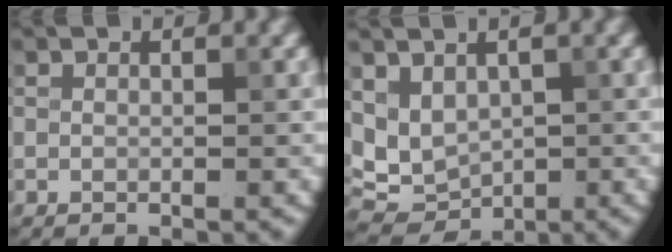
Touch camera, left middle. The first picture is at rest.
{"total": 4.6, "force": [0.9, 3.5, 2.8], "torque": [-0.050, -0.007, 0.025]}